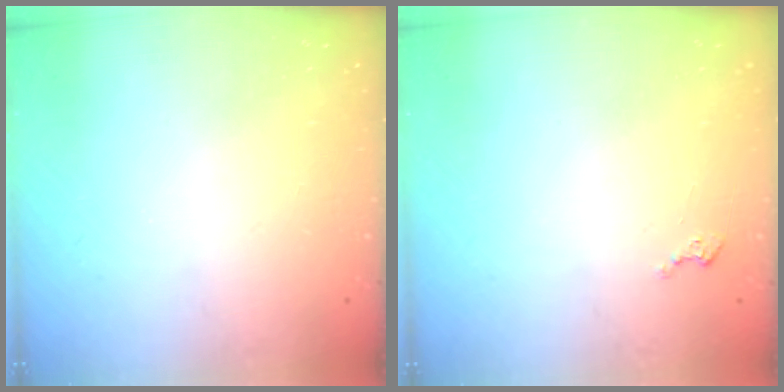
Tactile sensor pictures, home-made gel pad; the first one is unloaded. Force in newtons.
{"total": 1.6, "press": 1.5, "slide": 0.2}